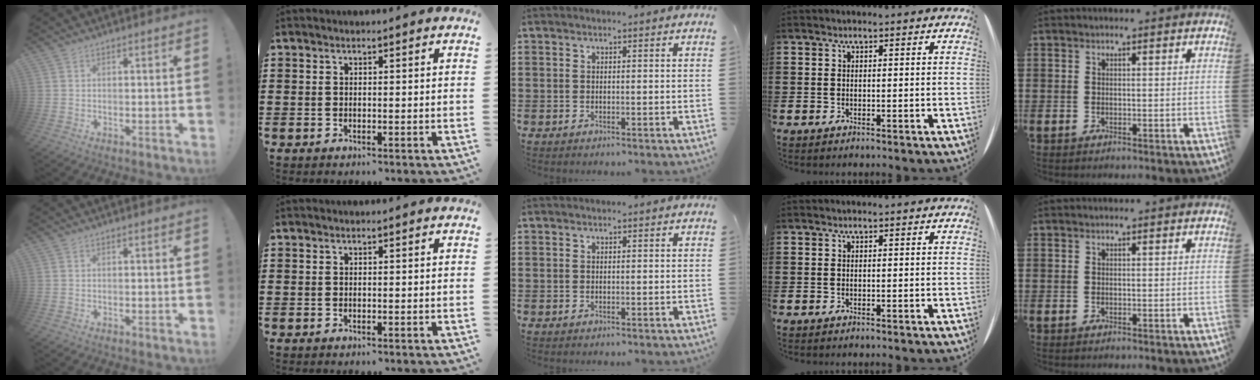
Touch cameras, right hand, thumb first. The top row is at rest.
{}